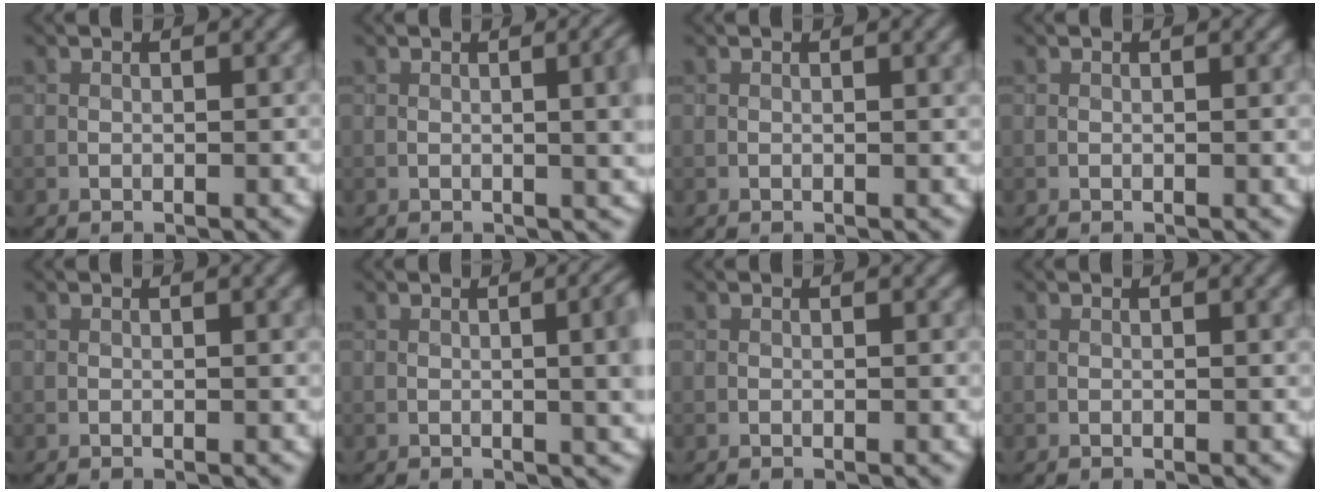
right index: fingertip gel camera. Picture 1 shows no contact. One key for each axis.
{"total": 5.5, "fx": 0.3, "fy": 2.1, "fz": 5.0, "tx": -0.044, "ty": 0.004, "tz": 0.006}
{"total": 1.0, "fx": 0.3, "fy": 0.2, "fz": 1.0, "tx": -0.015, "ty": 0.001, "tz": 0.004}
{"total": 0.6, "fx": 0.1, "fy": 0.1, "fz": 0.5, "tx": -0.007, "ty": 0.000, "tz": 0.001}
{"total": 0.8, "fx": 0.2, "fy": 0.1, "fz": 0.7, "tx": -0.010, "ty": 0.002, "tz": 0.002}
{"total": 6.7, "fx": 0.1, "fy": 2.7, "fz": 6.1, "tx": -0.051, "ty": 0.004, "tz": 0.003}
{"total": 0.0}
{"total": 0.9, "fx": 0.3, "fy": 0.2, "fz": 0.8, "tx": -0.012, "ty": 0.001, "tz": 0.004}